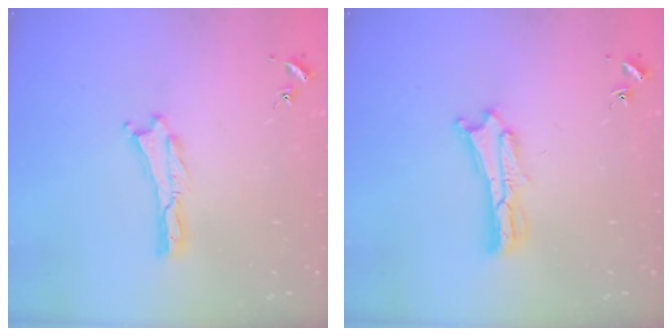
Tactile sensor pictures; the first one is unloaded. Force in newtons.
{"total": 2.5, "press": 2.5, "slide": 0.2}